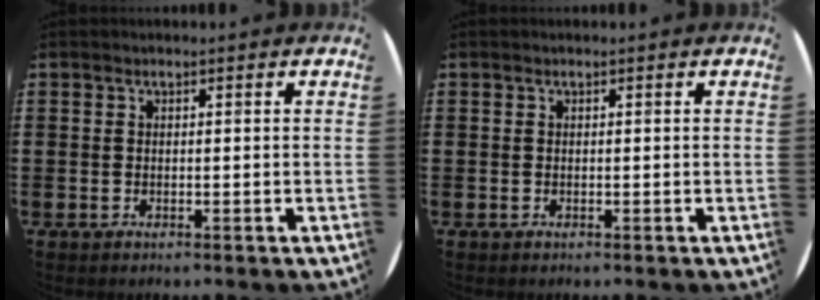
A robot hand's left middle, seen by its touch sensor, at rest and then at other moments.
{"total": 0.0}